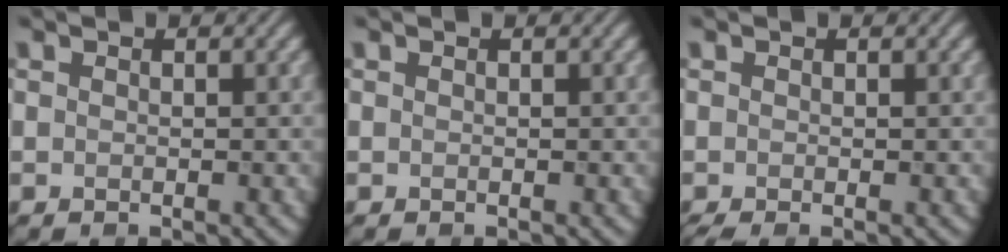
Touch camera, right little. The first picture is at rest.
{"total": 0.0}
{"total": 1.2, "force": [-0.7, 0.2, 1.0], "torque": [-0.021, -0.010, -0.015]}